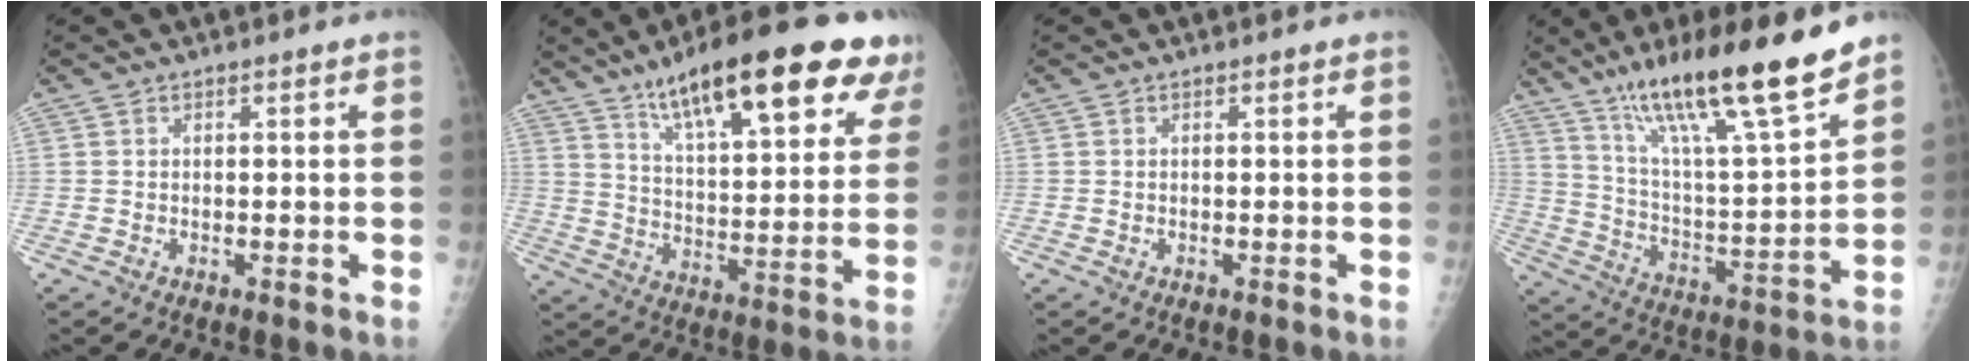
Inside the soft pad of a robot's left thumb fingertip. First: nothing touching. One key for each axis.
{"total": 26.2, "fx": 16.1, "fy": 6.9, "fz": 19.5, "tx": -0.258, "ty": -0.040, "tz": 0.245}
{"total": 0.0}
{"total": 22.7, "fx": 16.2, "fy": 3.1, "fz": 15.5, "tx": -0.239, "ty": -0.072, "tz": 0.280}